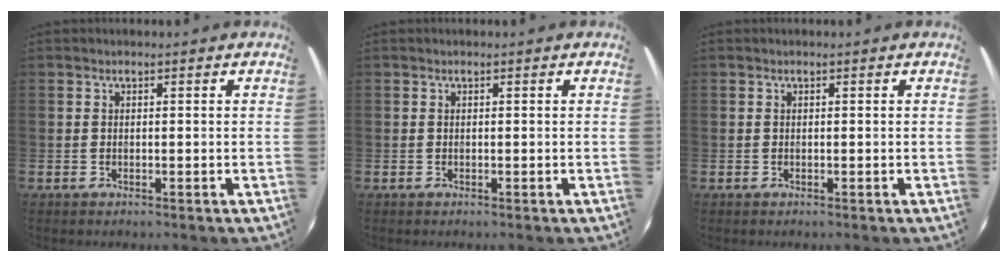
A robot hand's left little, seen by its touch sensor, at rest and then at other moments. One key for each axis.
{"total": 0.0}
{"total": 0.0}